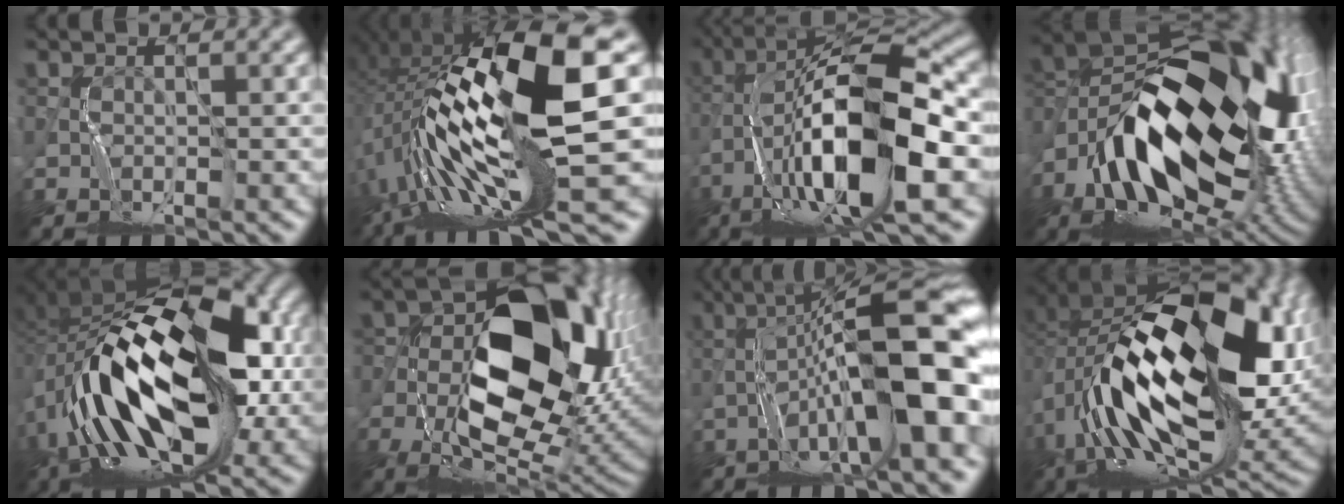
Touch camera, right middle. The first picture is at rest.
{"total": 16.1, "force": [-1.4, 3.5, 15.7], "torque": [-0.302, 0.014, -0.011]}
{"total": 15.7, "force": [-4.3, 5.0, 14.2], "torque": [-0.254, 0.024, -0.068]}
{"total": 16.9, "force": [-2.8, 10.2, 13.1], "torque": [-0.237, 0.011, -0.050]}
{"total": 16.4, "force": [-2.0, 8.8, 13.7], "torque": [-0.242, 0.021, -0.043]}
{"total": 15.8, "force": [-1.0, 9.4, 12.6], "torque": [-0.196, -0.001, -0.023]}
{"total": 12.9, "force": [-3.2, 2.5, 12.3], "torque": [-0.199, 0.019, -0.047]}
{"total": 19.1, "force": [0.6, 11.1, 15.5], "torque": [-0.299, -0.005, 0.024]}